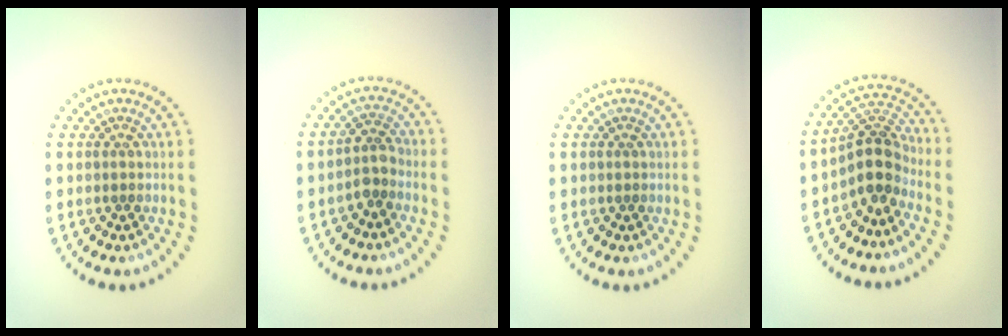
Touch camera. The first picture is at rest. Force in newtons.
{"total": 2.0, "press": 1.5, "slide": 1.3}
{"total": 0.0}
{"total": 3.8, "press": 2.8, "slide": 2.5}